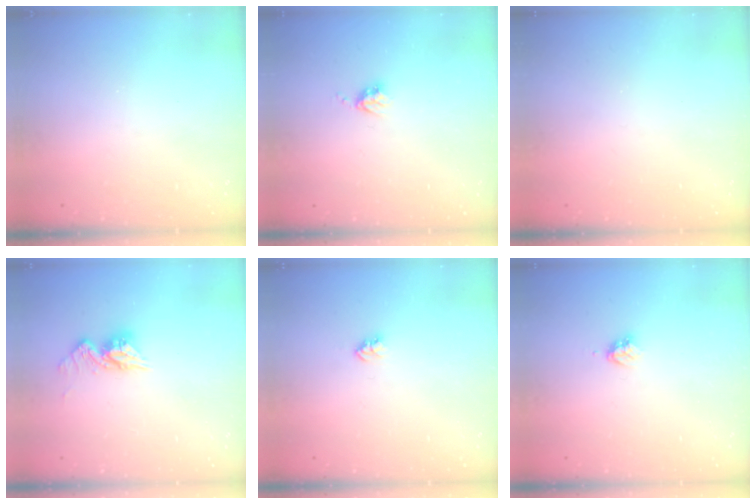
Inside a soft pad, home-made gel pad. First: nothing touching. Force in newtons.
{"total": 3.6, "press": 3.6, "slide": 0.4}
{"total": 0.0}
{"total": 10.1, "press": 10.1, "slide": 0.7}
{"total": 2.7, "press": 2.7, "slide": 0.4}
{"total": 3.2, "press": 3.1, "slide": 0.5}